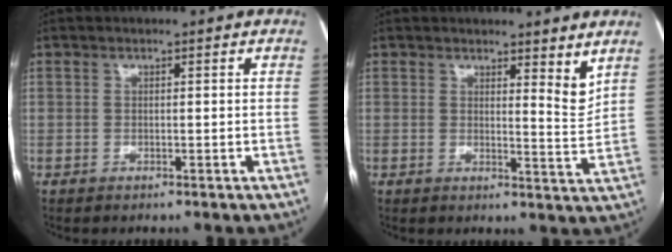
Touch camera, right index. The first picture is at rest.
{"total": 4.1, "force": [3.1, 0.6, 2.5], "torque": [-0.033, -0.029, 0.040]}